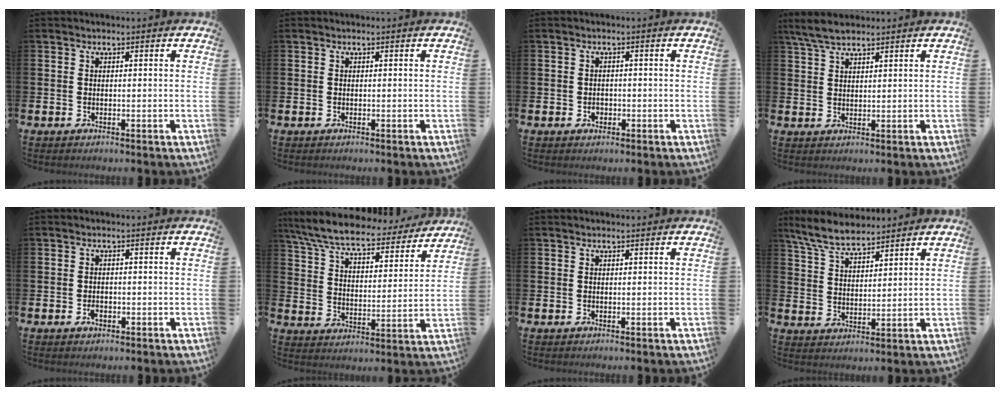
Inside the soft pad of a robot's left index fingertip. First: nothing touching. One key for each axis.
{"total": 0.0}
{"total": 1.2, "fx": -0.3, "fy": 1.0, "fz": 0.5, "tx": -0.010, "ty": 0.006, "tz": -0.009}
{"total": 4.7, "fx": 4.0, "fy": 1.1, "fz": 2.3, "tx": -0.060, "ty": -0.002, "tz": 0.075}
{"total": 1.4, "fx": -0.6, "fy": 1.0, "fz": 0.9, "tx": -0.015, "ty": 0.002, "tz": -0.012}
{"total": 8.4, "fx": 7.6, "fy": 1.4, "fz": 3.4, "tx": -0.103, "ty": -0.046, "tz": 0.130}
{"total": 0.0}
{"total": 6.9, "fx": 6.4, "fy": 1.4, "fz": 2.3, "tx": -0.071, "ty": -0.017, "tz": 0.119}